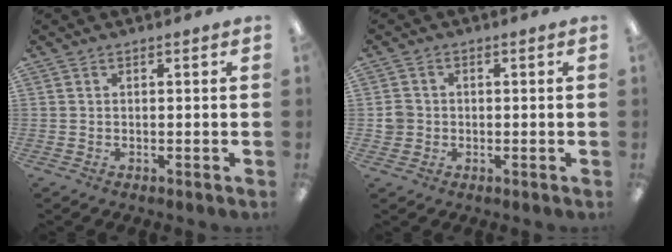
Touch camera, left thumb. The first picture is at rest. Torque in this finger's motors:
{"motor_torque": [-0.35, 0.18, -0.27, 0.11, 0.00]}